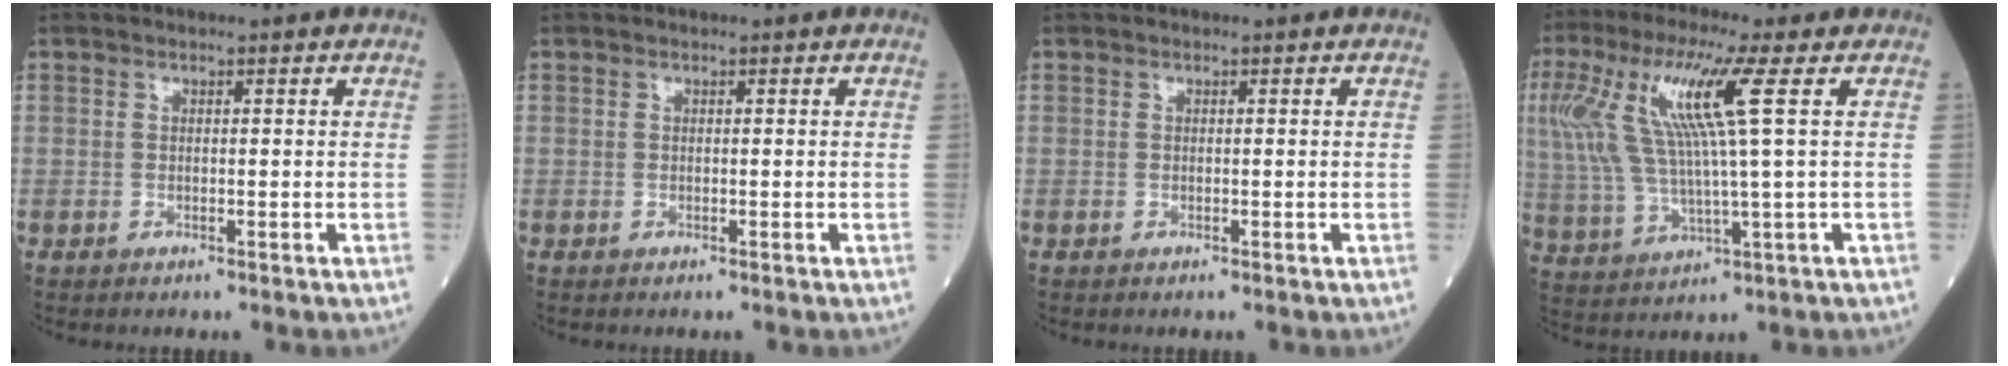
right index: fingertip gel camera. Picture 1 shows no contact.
{"total": 0.0}
{"total": 0.0}
{"total": 14.1, "force": [4.5, 0.4, 13.4], "torque": [-0.302, 0.016, 0.086]}